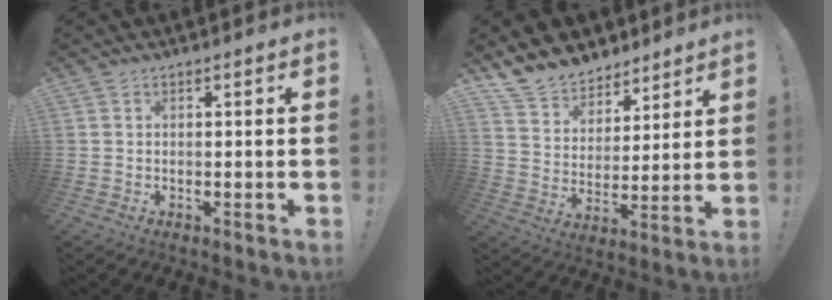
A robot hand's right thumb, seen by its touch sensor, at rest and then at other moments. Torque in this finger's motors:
{"motor_torque": [0.06, 0.10, 0.53, 0.48, 0.06]}